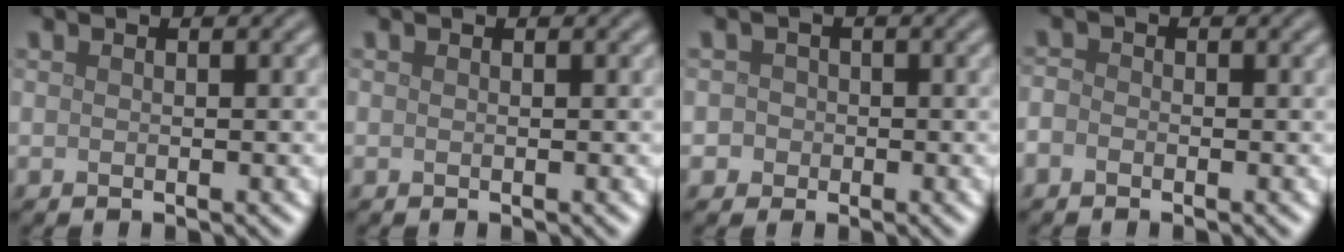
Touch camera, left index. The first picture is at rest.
{"total": 0.0}
{"total": 2.1, "force": [-0.2, 2.1, 0.5], "torque": [0.016, 0.014, -0.020]}
{"total": 1.2, "force": [-0.8, 0.8, 0.4], "torque": [-0.005, 0.001, -0.019]}